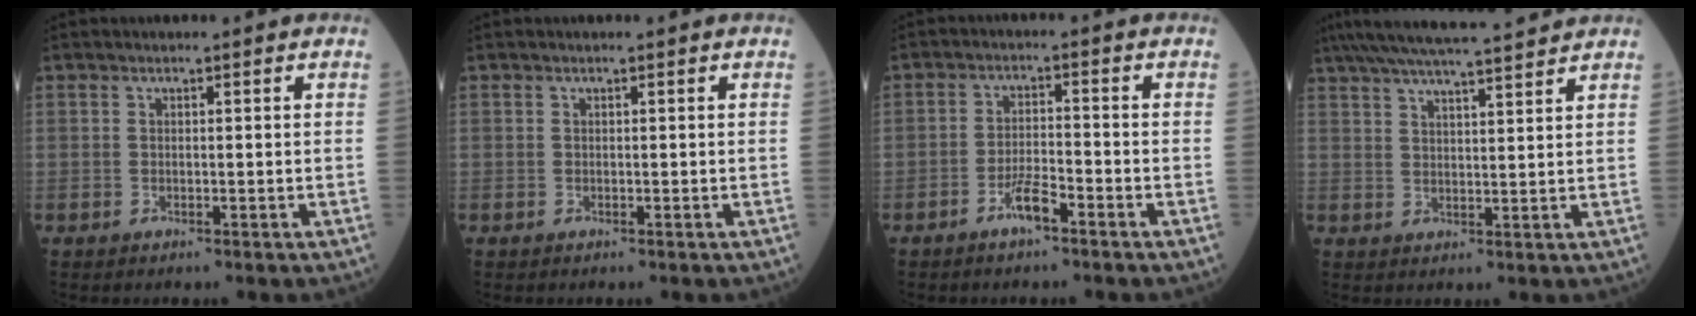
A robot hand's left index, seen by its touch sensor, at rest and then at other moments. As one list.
[{"total": 0.0}, {"total": 3.8, "force": [-2.7, 0.6, 2.6], "torque": [-0.054, 0.000, -0.052]}, {"total": 15.4, "force": [13.9, 0.7, 6.6], "torque": [-0.123, 0.033, 0.210]}]